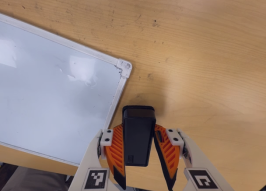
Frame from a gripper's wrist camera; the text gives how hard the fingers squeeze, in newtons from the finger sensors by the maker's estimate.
{"total": 4.4, "left": 3.1, "right": 5.7}